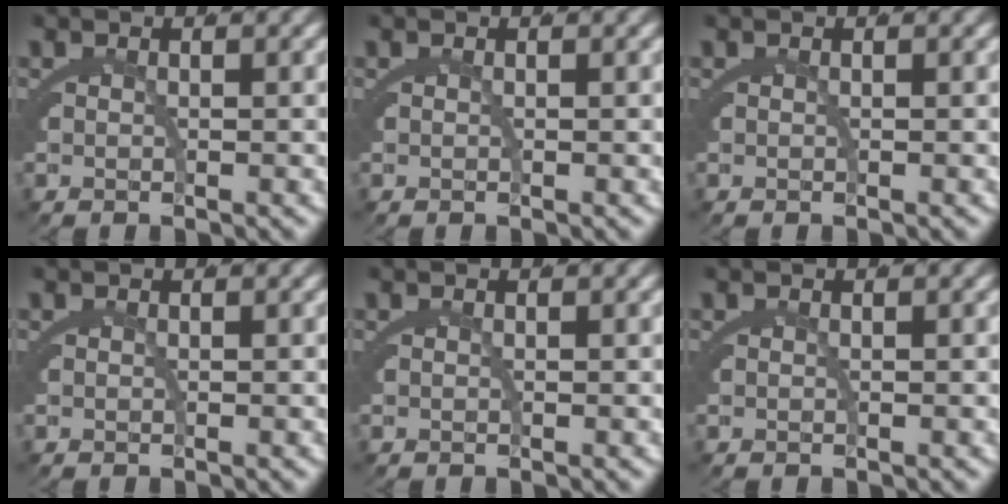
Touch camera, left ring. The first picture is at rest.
{"total": 0.0}
{"total": 0.0}
{"total": 0.0}
{"total": 0.0}
{"total": 0.0}